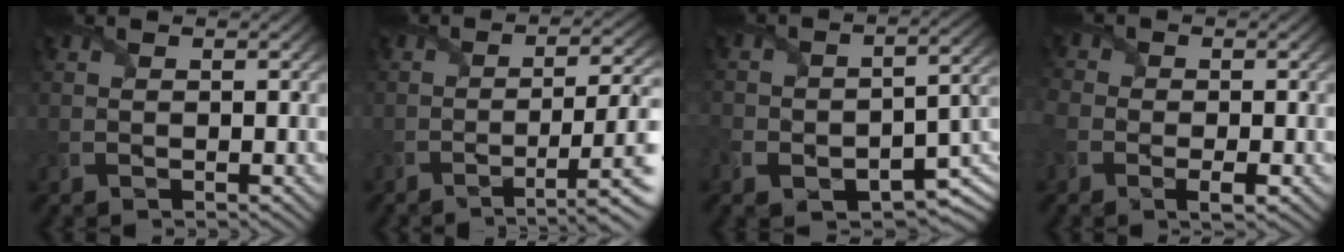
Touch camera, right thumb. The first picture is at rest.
{"total": 7.4, "force": [-2.7, 1.8, 6.6], "torque": [-0.091, -0.008, -0.041]}
{"total": 9.1, "force": [-4.9, 5.2, 5.6], "torque": [-0.098, -0.041, -0.074]}
{"total": 4.3, "force": [-1.9, 2.9, 2.5], "torque": [-0.055, -0.015, -0.036]}